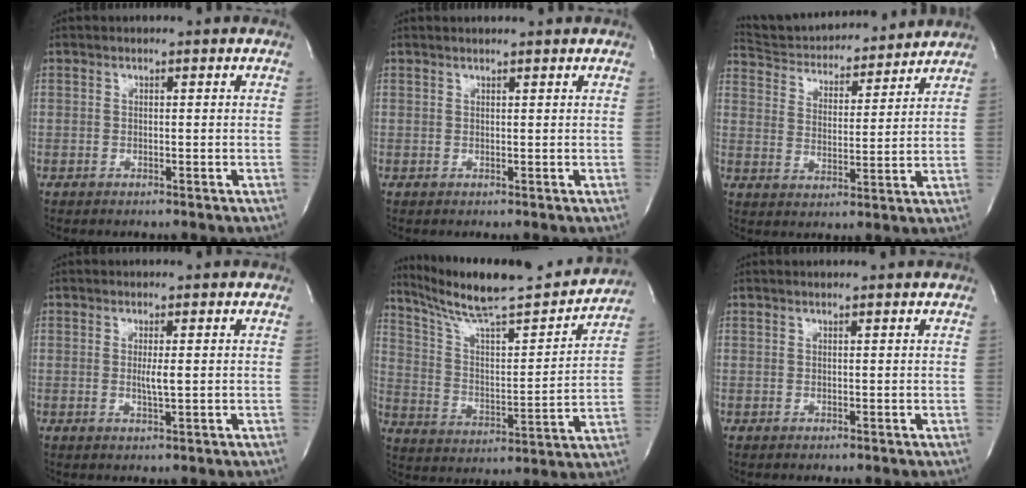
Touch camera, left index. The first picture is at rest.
{"total": 2.2, "force": [2.1, -0.1, 0.8], "torque": [-0.011, 0.011, 0.028]}
{"total": 15.8, "force": [15.0, 3.0, 3.7], "torque": [-0.060, 0.009, 0.233]}
{"total": 1.9, "force": [0.1, 0.0, 1.9], "torque": [-0.039, -0.006, 0.001]}
{"total": 22.2, "force": [20.1, 1.8, 9.2], "torque": [-0.153, -0.018, 0.305]}
{"total": 1.5, "force": [1.4, -0.1, 0.6], "torque": [-0.008, 0.009, 0.022]}